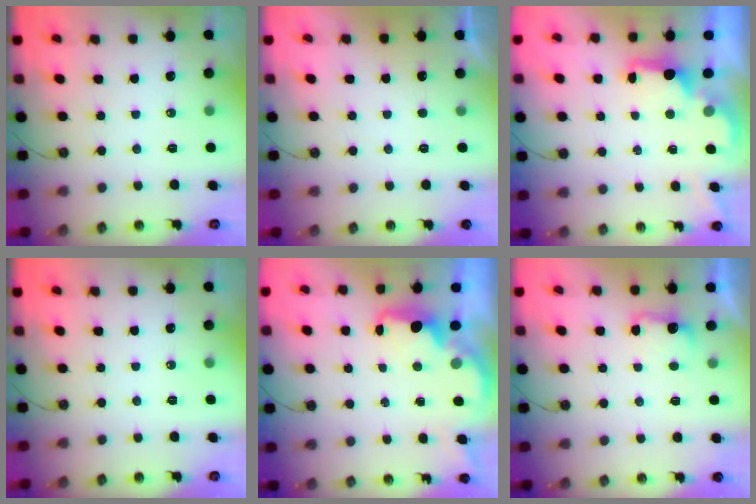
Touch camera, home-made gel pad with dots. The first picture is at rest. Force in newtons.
{"total": 0.7, "press": 0.4, "slide": 0.5}
{"total": 2.1, "press": 2.0, "slide": 0.8}
{"total": 0.0}
{"total": 2.2, "press": 2.0, "slide": 0.8}
{"total": 3.6, "press": 3.4, "slide": 1.1}